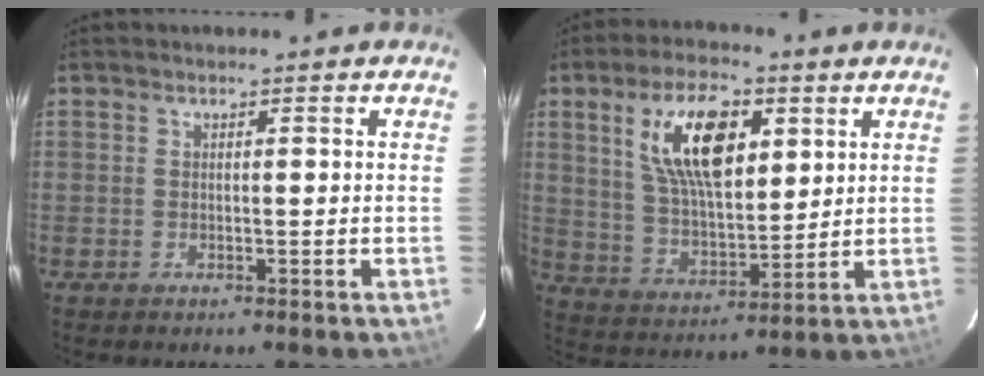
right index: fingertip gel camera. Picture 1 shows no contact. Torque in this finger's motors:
{"motor_torque": [1.23, 0.91, 0.65, 0.18]}